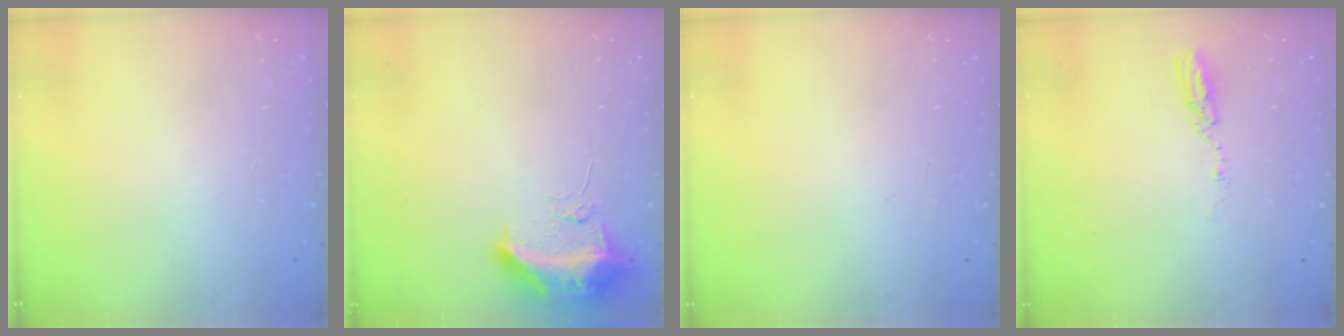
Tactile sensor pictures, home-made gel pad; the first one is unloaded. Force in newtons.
{"total": 12.3, "press": 10.8, "slide": 5.9}
{"total": 1.0, "press": 0.0, "slide": 1.0}
{"total": 3.8, "press": 3.8, "slide": 0.2}